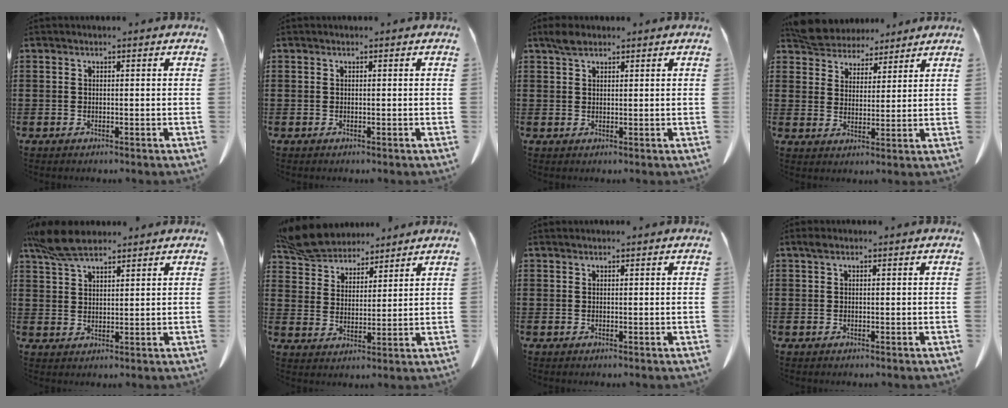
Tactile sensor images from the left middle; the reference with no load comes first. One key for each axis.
{"total": 0.0}
{"total": 2.4, "fx": 1.8, "fy": 1.0, "fz": 1.2, "tx": -0.030, "ty": 0.004, "tz": 0.034}
{"total": 5.6, "fx": 5.3, "fy": 1.7, "fz": 0.2, "tx": -0.032, "ty": -0.018, "tz": 0.100}
{"total": 7.3, "fx": 5.7, "fy": 2.3, "fz": 3.9, "tx": -0.091, "ty": -0.004, "tz": 0.109}
{"total": 7.9, "fx": 7.3, "fy": 2.6, "fz": 1.8, "tx": -0.070, "ty": -0.025, "tz": 0.139}
{"total": 0.0}
{"total": 0.8, "fx": 0.3, "fy": 0.4, "fz": 0.5, "tx": -0.014, "ty": 0.002, "tz": 0.006}